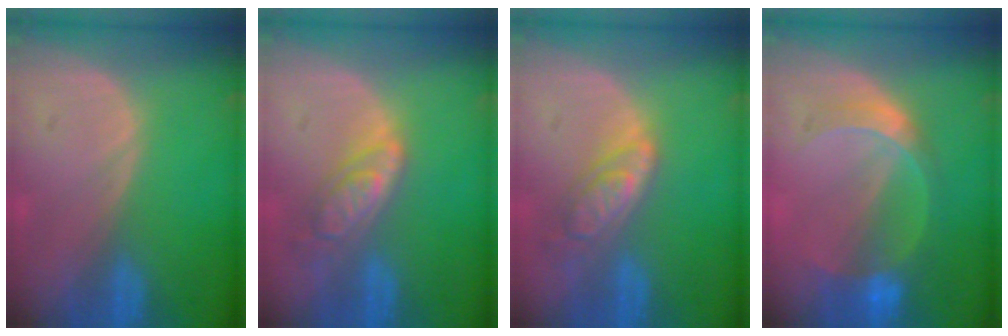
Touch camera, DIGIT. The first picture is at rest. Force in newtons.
{"total": 6.3, "press": 5.6, "slide": 3.0}
{"total": 6.3, "press": 5.6, "slide": 3.0}
{"total": 6.4, "press": 5.7, "slide": 2.9}